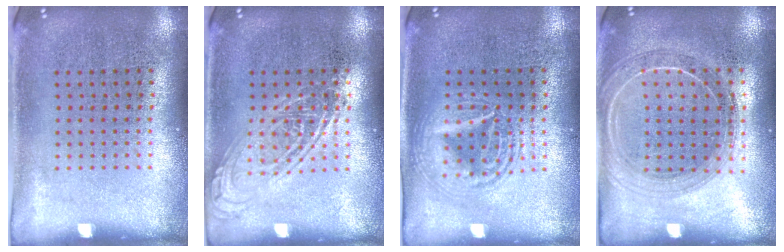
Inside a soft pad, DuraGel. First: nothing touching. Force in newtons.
{"total": 2.4, "press": 2.3, "slide": 0.3}
{"total": 2.9, "press": 2.9, "slide": 0.3}
{"total": 1.7, "press": 1.6, "slide": 0.6}